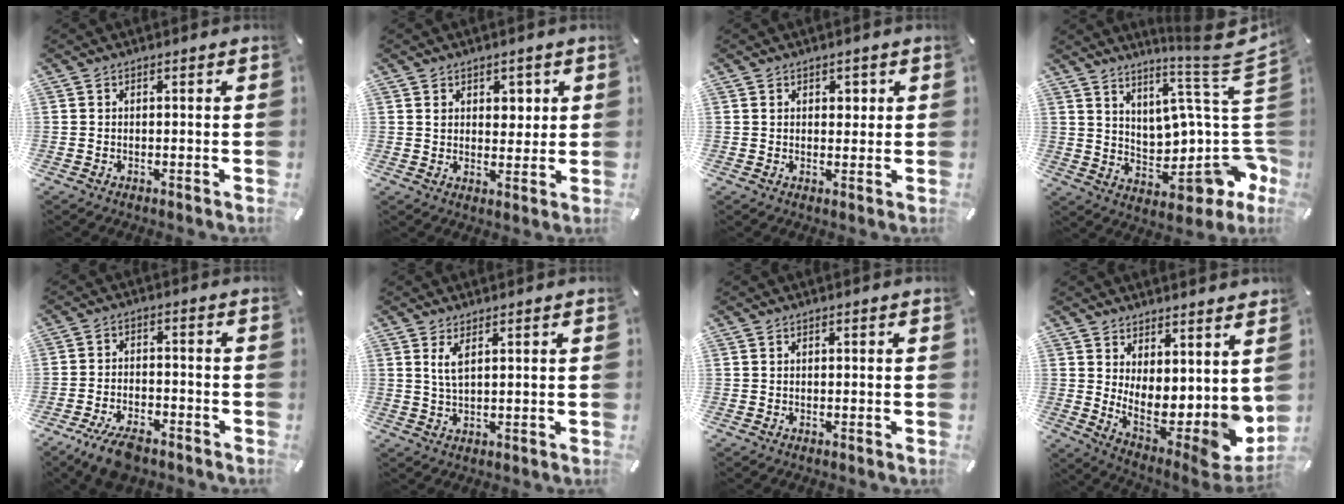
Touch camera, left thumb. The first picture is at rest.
{"total": 2.8, "force": [1.2, 2.3, 1.1], "torque": [0.007, -0.008, 0.013]}
{"total": 2.0, "force": [0.9, 1.6, 0.8], "torque": [0.005, -0.006, 0.008]}
{"total": 15.2, "force": [3.8, 5.9, 13.5], "torque": [-0.141, -0.084, 0.054]}
{"total": 7.4, "force": [-5.5, 3.0, 4.0], "torque": [-0.075, 0.025, -0.099]}
{"total": 3.6, "force": [1.9, 1.0, 2.9], "torque": [-0.062, 0.002, 0.034]}
{"total": 0.0}
{"total": 9.7, "force": [1.1, 5.9, 7.6], "torque": [-0.067, -0.058, 0.035]}